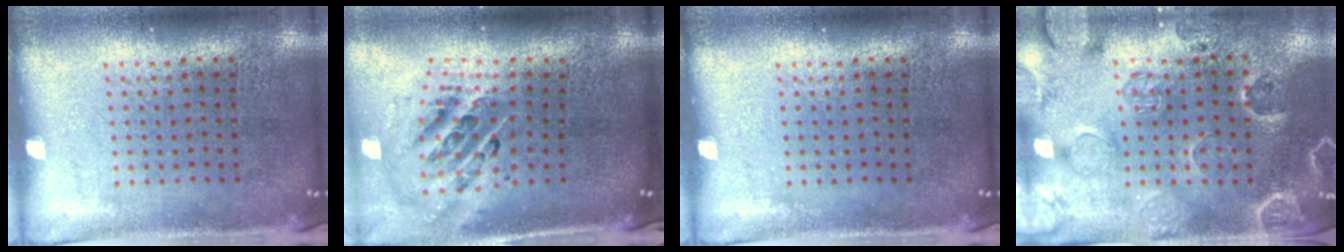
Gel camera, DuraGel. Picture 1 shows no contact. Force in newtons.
{"total": 1.9, "press": 1.5, "slide": 1.2}
{"total": 0.0}
{"total": 2.5, "press": 2.1, "slide": 1.3}